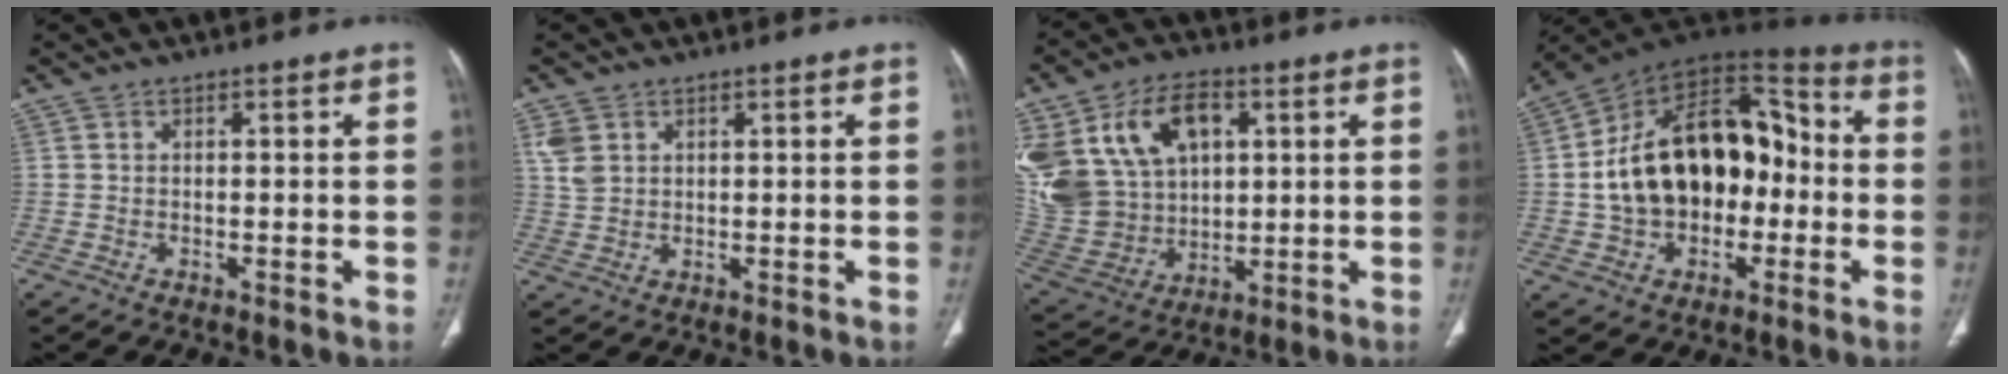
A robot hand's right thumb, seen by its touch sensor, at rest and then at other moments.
{"total": 3.9, "force": [1.7, 2.9, 1.9], "torque": [-0.037, -0.002, 0.044]}
{"total": 25.0, "force": [8.3, 17.9, 15.4], "torque": [-0.323, 0.019, 0.178]}
{"total": 23.5, "force": [-1.6, 15.5, 17.6], "torque": [-0.263, 0.052, -0.024]}